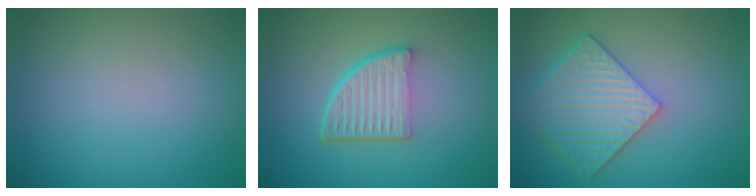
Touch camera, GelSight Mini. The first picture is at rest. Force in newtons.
{"total": 5.6, "press": 3.8, "slide": 4.1}
{"total": 5.6, "press": 4.9, "slide": 2.6}